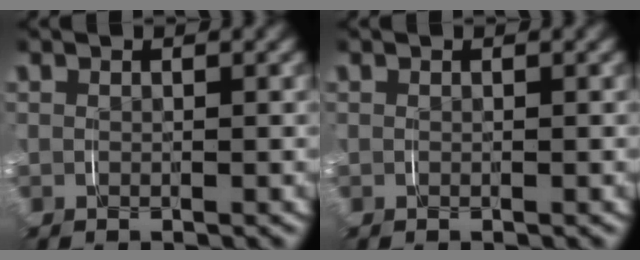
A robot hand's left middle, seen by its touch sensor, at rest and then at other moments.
{"total": 0.0}